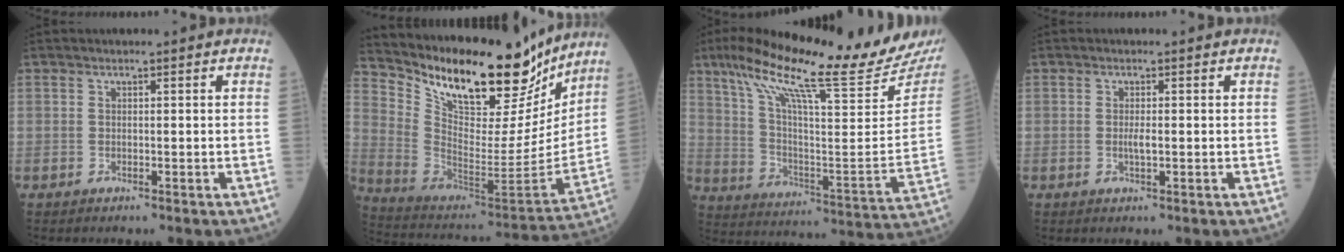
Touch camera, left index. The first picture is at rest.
{"total": 23.8, "force": [19.3, 6.5, 12.3], "torque": [-0.216, -0.031, 0.307]}
{"total": 26.1, "force": [21.0, 0.4, 15.5], "torque": [-0.261, -0.056, 0.308]}
{"total": 1.2, "force": [-0.3, 0.1, 1.2], "torque": [-0.025, -0.006, -0.005]}